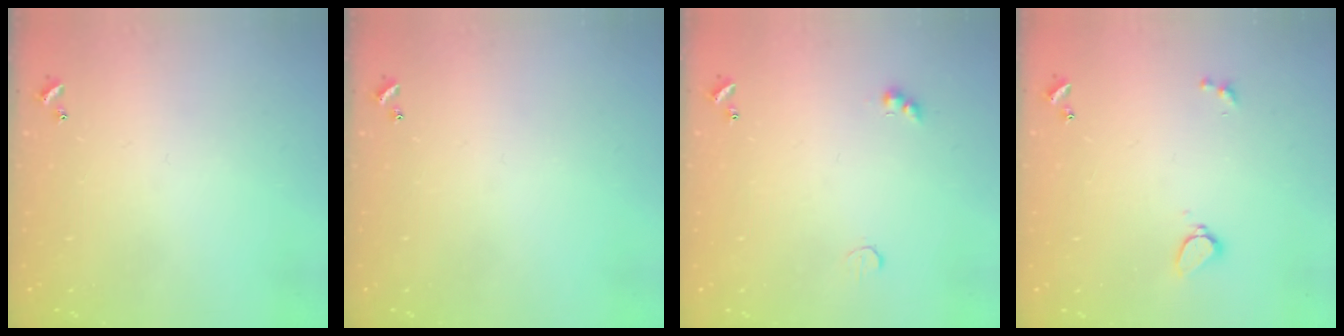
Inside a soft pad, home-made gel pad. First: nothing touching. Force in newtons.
{"total": 0.0}
{"total": 2.6, "press": 2.4, "slide": 0.8}
{"total": 2.9, "press": 2.3, "slide": 1.9}